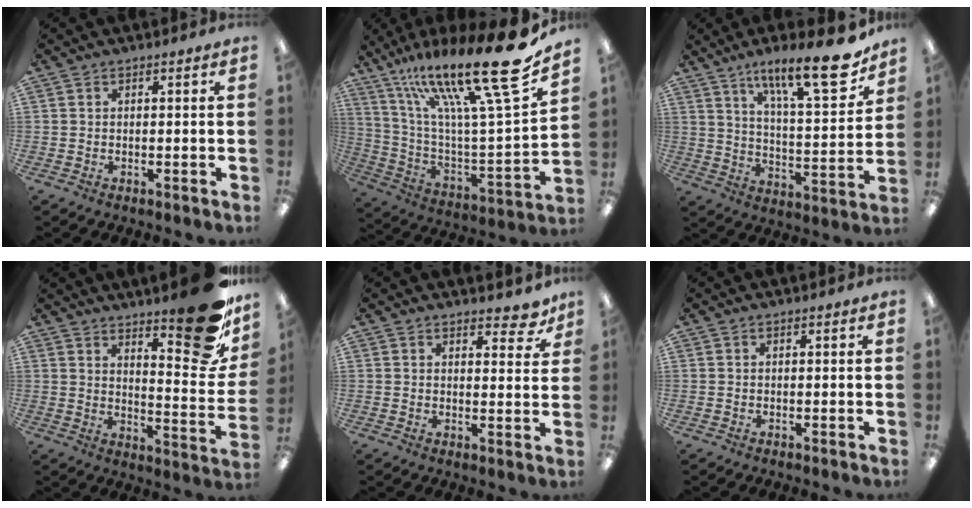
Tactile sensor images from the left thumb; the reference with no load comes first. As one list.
[{"total": 26.2, "force": [18.4, 3.9, 18.3], "torque": [-0.308, -0.129, 0.294]}, {"total": 19.5, "force": [13.5, 5.2, 13.1], "torque": [-0.192, -0.084, 0.213]}, {"total": 18.6, "force": [12.4, 6.2, 12.4], "torque": [-0.156, -0.092, 0.204]}, {"total": 5.2, "force": [4.1, 2.2, 2.4], "torque": [-0.016, -0.025, 0.067]}, {"total": 0.0}]